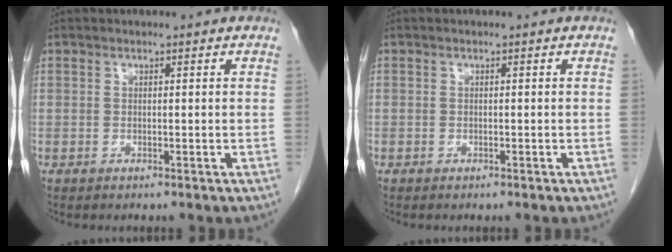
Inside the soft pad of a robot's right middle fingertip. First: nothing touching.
{"total": 0.0}